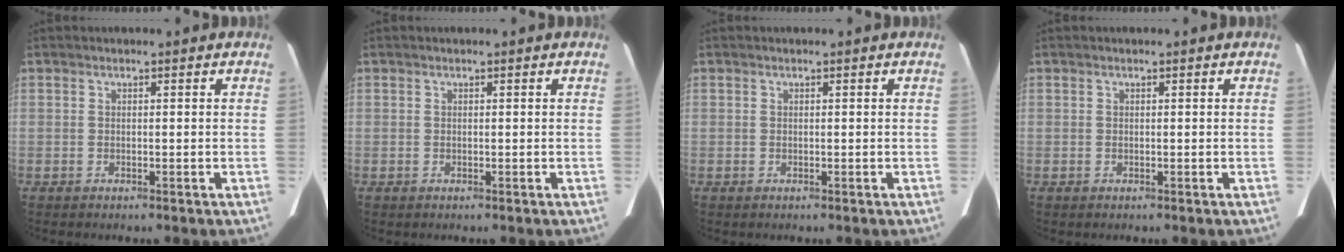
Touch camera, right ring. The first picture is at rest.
{"total": 0.0}
{"total": 0.0}
{"total": 0.0}